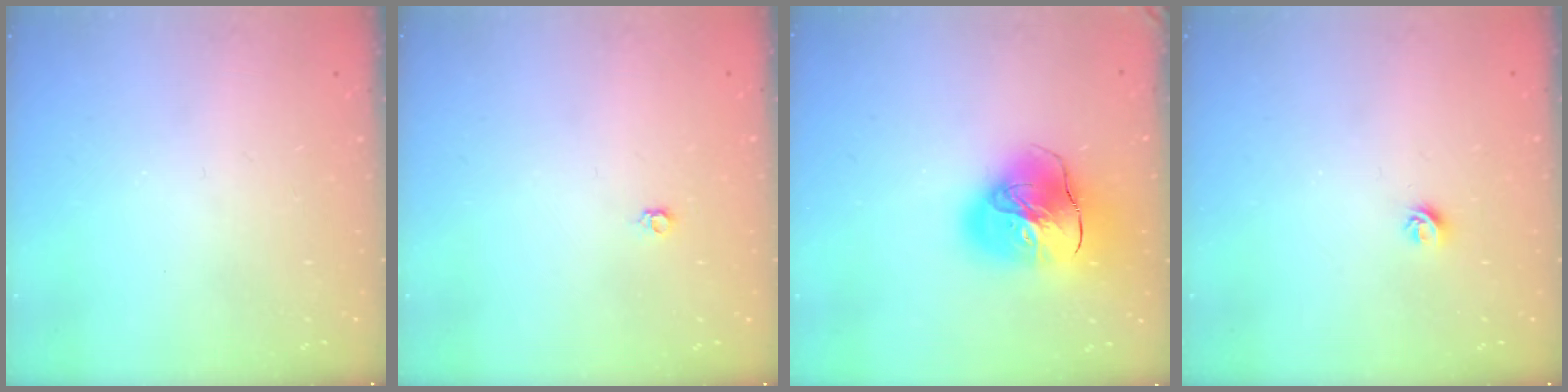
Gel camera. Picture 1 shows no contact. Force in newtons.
{"total": 3.1, "press": 3.0, "slide": 0.6}
{"total": 17.4, "press": 17.2, "slide": 2.3}
{"total": 4.2, "press": 4.1, "slide": 0.7}